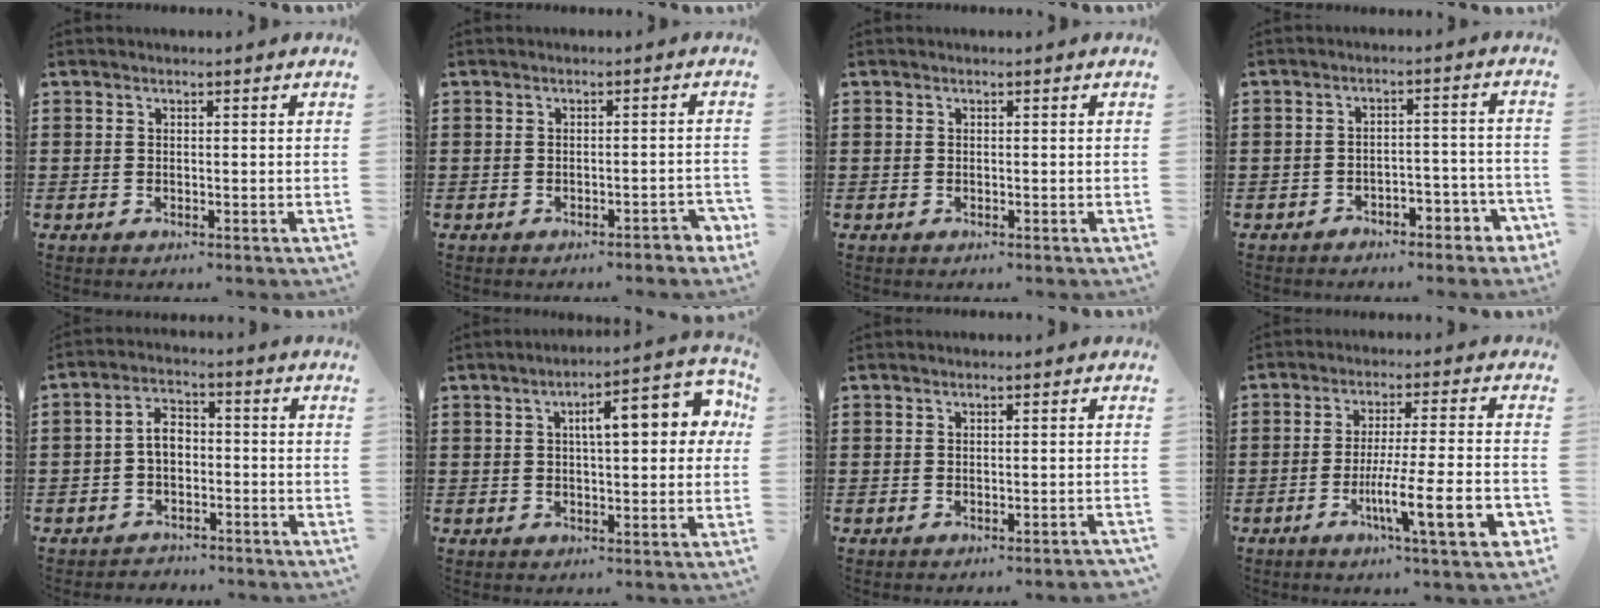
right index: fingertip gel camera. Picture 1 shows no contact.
{"total": 1.8, "force": [-1.5, 0.2, 1.1], "torque": [-0.021, 0.001, -0.030]}
{"total": 0.0}
{"total": 3.5, "force": [-3.1, 1.2, 1.2], "torque": [-0.022, 0.009, -0.061]}
{"total": 4.5, "force": [-1.7, 3.0, 2.8], "torque": [-0.063, 0.013, -0.036]}
{"total": 8.4, "force": [2.2, 2.7, 7.7], "torque": [-0.109, -0.004, 0.025]}
{"total": 0.8, "force": [-0.6, -0.1, 0.5], "torque": [-0.010, -0.003, -0.011]}
{"total": 12.1, "force": [-4.7, 1.4, 11.1], "torque": [-0.201, -0.006, -0.084]}